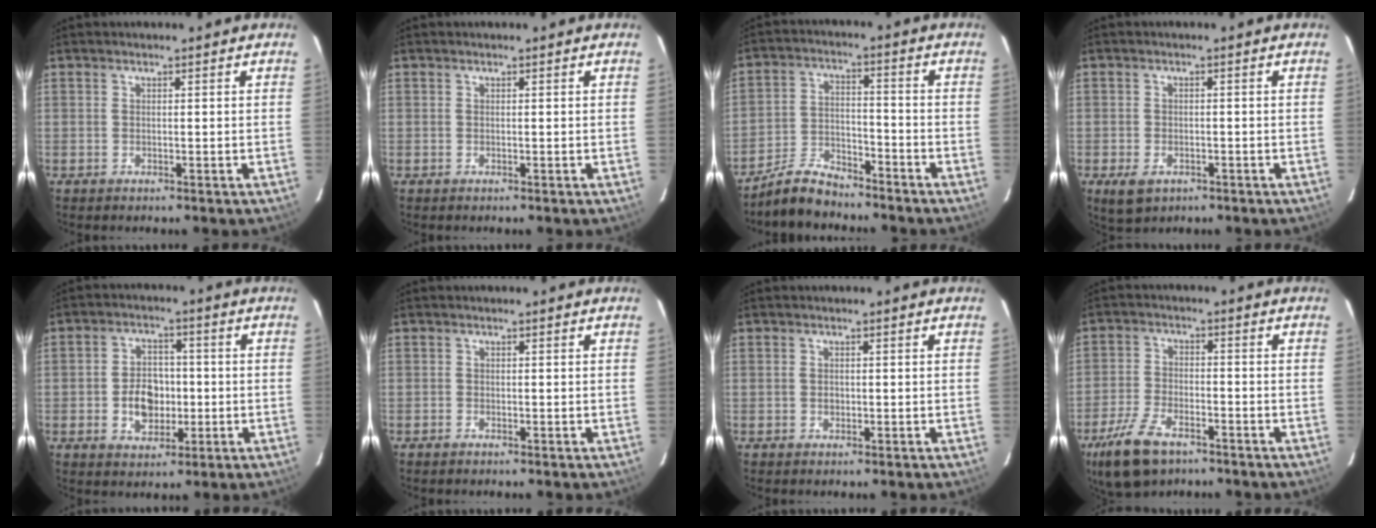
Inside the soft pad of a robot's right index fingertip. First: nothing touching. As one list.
[{"total": 0.0}, {"total": 7.8, "force": [-7.0, 2.6, 2.2], "torque": [-0.062, 0.022, -0.127]}, {"total": 4.6, "force": [-2.3, 3.0, 2.5], "torque": [-0.057, -0.010, -0.035]}, {"total": 7.8, "force": [-1.6, 5.7, 5.1], "torque": [-0.094, 0.016, -0.017]}, {"total": 0.7, "force": [-0.6, 0.3, 0.1], "torque": [-0.004, 0.001, -0.012]}, {"total": 1.1, "force": [-0.2, 0.9, 0.6], "torque": [-0.009, 0.002, -0.004]}, {"total": 10.8, "force": [-7.1, 5.2, 6.3], "torque": [-0.160, -0.011, -0.136]}]